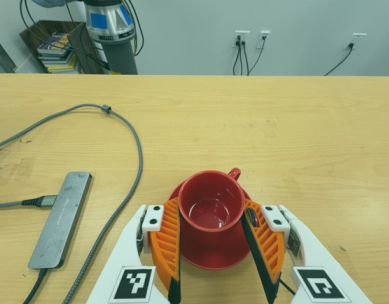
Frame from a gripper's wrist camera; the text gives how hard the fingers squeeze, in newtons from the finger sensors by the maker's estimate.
{"total": 5.4, "left": 5.4, "right": 5.4}